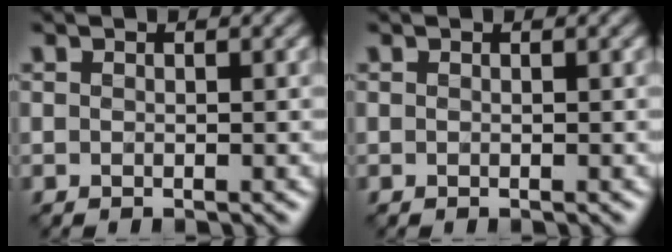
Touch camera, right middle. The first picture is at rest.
{"total": 0.0}